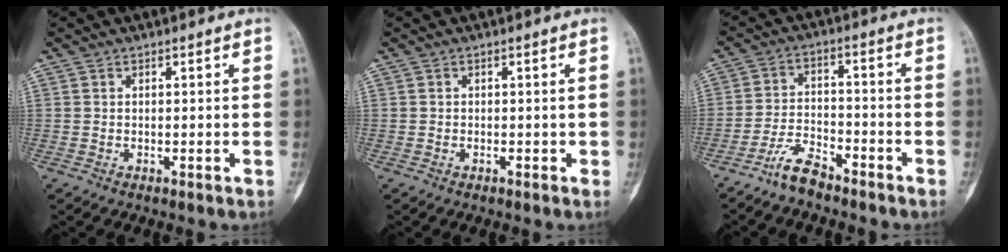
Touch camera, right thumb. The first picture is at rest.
{"total": 0.0}
{"total": 6.0, "force": [-5.1, 1.6, 2.6], "torque": [-0.054, 0.032, -0.103]}